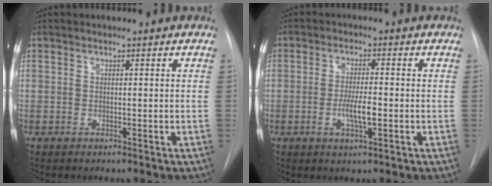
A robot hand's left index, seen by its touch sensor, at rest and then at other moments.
{"total": 4.5, "force": [-1.1, 0.8, 4.3], "torque": [-0.083, -0.004, -0.018]}